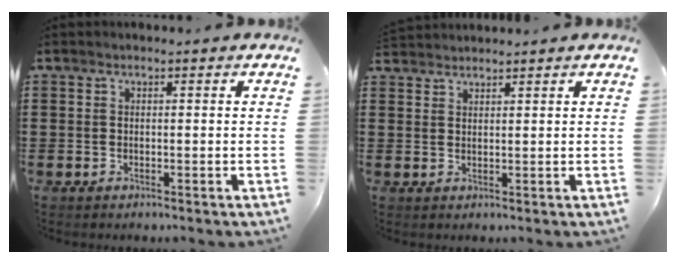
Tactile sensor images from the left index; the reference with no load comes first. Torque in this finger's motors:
{"motor_torque": [-0.10, 0.10, 0.09, 0.04]}